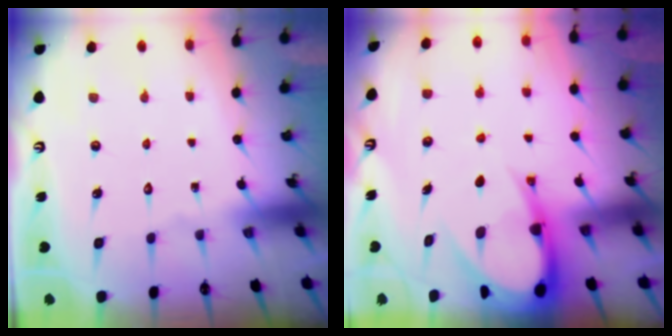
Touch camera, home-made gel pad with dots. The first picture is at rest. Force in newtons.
{"total": 11.4, "press": 11.3, "slide": 1.4}